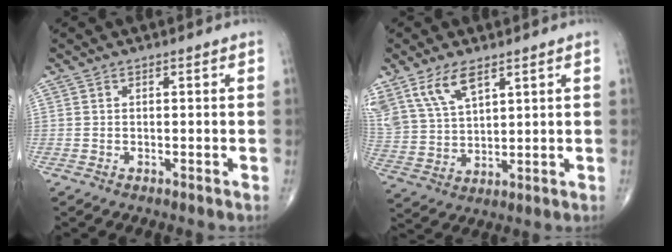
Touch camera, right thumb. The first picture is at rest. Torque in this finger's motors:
{"motor_torque": [-0.01, 0.29, 0.69, 0.65, 0.14]}